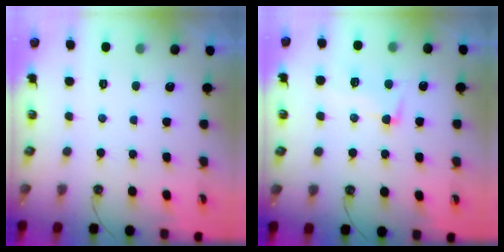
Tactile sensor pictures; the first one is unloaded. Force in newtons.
{"total": 3.0, "press": 2.8, "slide": 1.2}